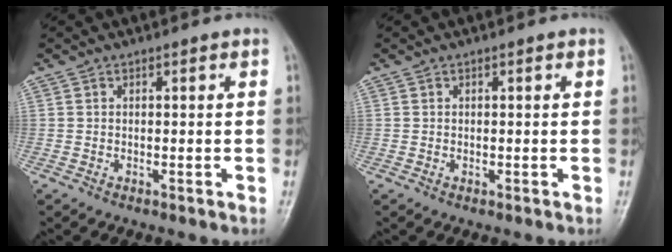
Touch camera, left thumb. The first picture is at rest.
{"total": 0.5, "force": [0.1, 0.4, 0.3], "torque": [-0.001, 0.000, 0.000]}